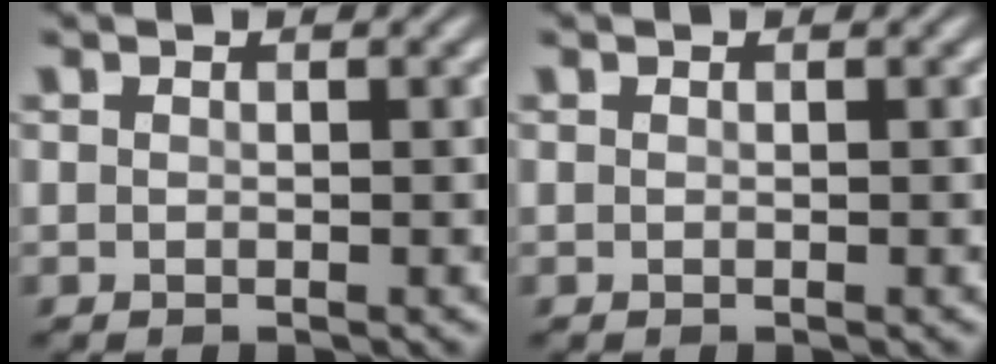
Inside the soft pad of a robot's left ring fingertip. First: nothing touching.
{"total": 0.0}